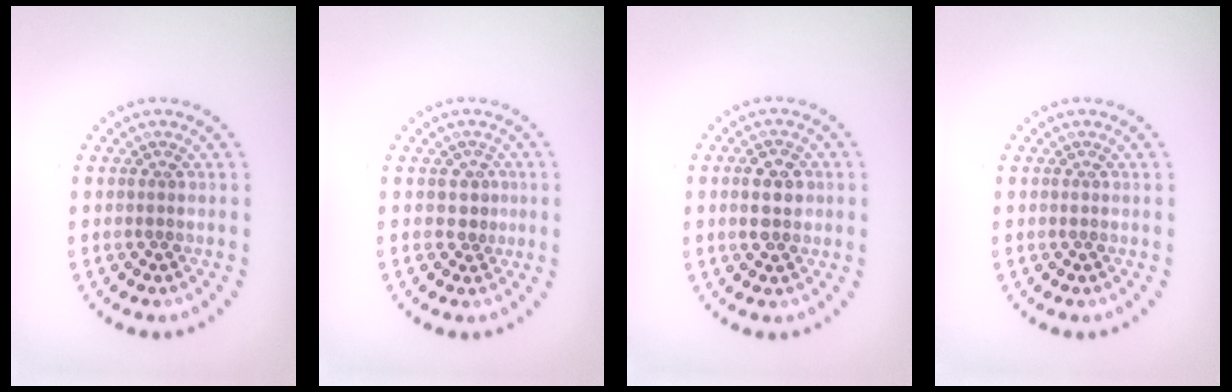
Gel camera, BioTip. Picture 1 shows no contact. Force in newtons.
{"total": 1.4, "press": 1.2, "slide": 0.8}
{"total": 2.9, "press": 2.9, "slide": 0.1}
{"total": 0.0}